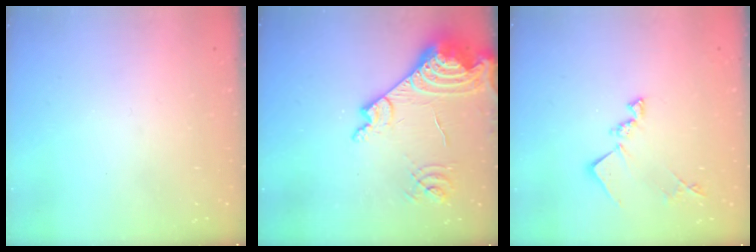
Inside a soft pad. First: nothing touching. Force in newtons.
{"total": 19.4, "press": 19.2, "slide": 2.3}
{"total": 12.5, "press": 12.5, "slide": 0.3}